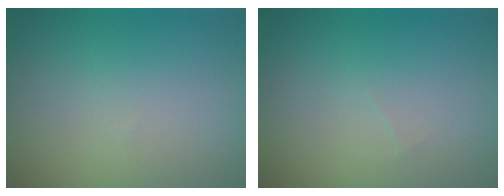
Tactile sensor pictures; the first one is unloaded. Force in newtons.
{"total": 0.0}